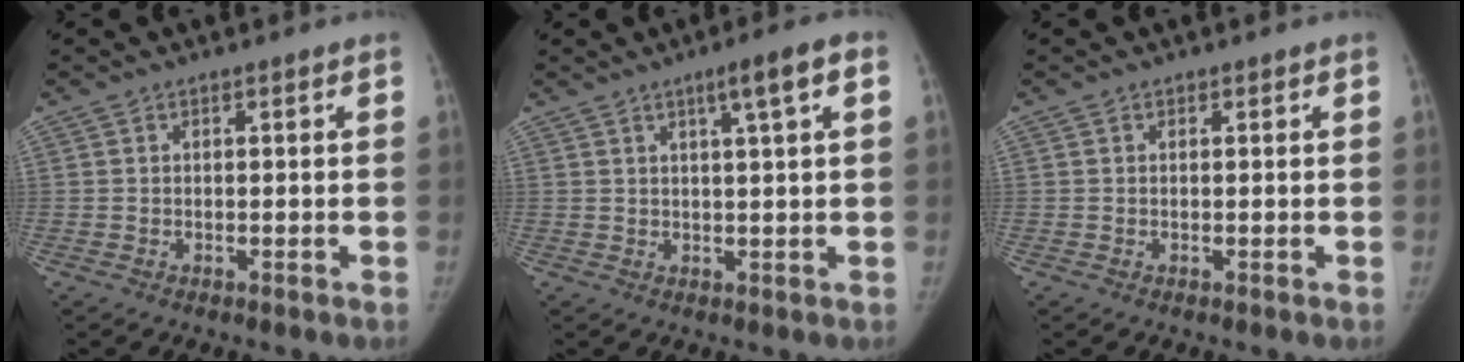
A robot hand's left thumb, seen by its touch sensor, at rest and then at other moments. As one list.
[{"total": 5.5, "force": [2.3, 0.2, 4.9], "torque": [-0.073, 0.003, 0.037]}, {"total": 0.0}]